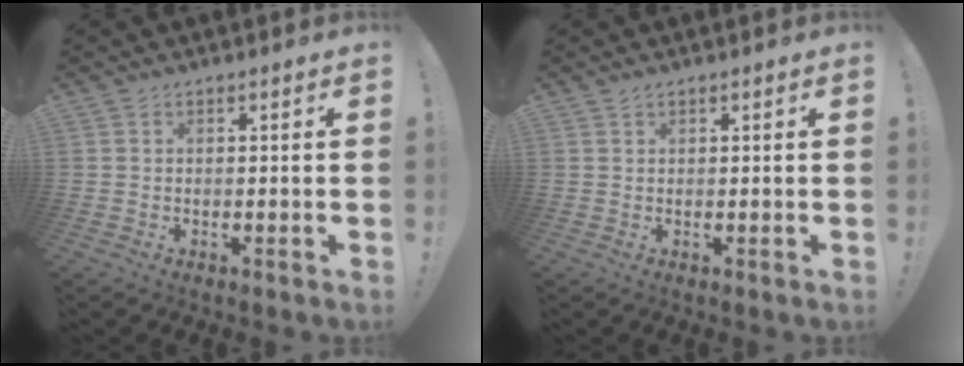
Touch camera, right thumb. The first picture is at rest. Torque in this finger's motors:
{"motor_torque": [-0.04, -0.06, 0.17, -0.06, 0.00]}